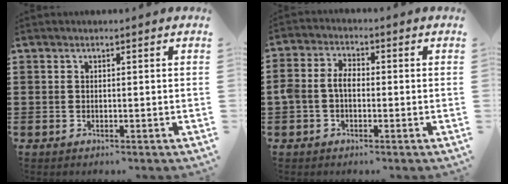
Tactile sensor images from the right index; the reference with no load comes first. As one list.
[{"total": 4.0, "force": [-0.6, 2.7, 3.0], "torque": [-0.080, 0.001, -0.018]}]